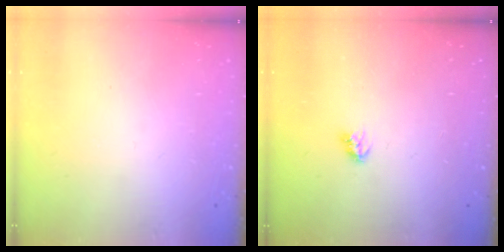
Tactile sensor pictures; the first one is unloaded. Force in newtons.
{"total": 3.4, "press": 3.4, "slide": 0.4}